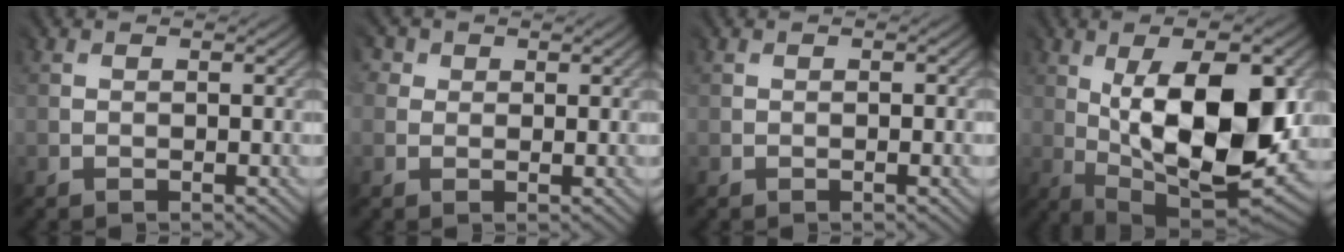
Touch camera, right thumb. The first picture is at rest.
{"total": 2.9, "force": [1.0, 2.6, 0.8], "torque": [-0.034, 0.007, 0.008]}
{"total": 0.0}
{"total": 15.4, "force": [1.2, 6.7, 13.9], "torque": [-0.206, 0.001, 0.022]}